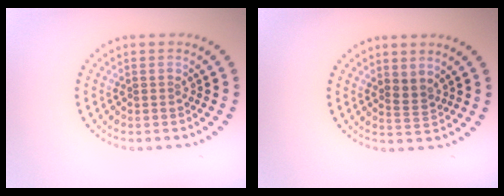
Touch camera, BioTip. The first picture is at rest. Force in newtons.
{"total": 1.7, "press": 1.3, "slide": 1.1}